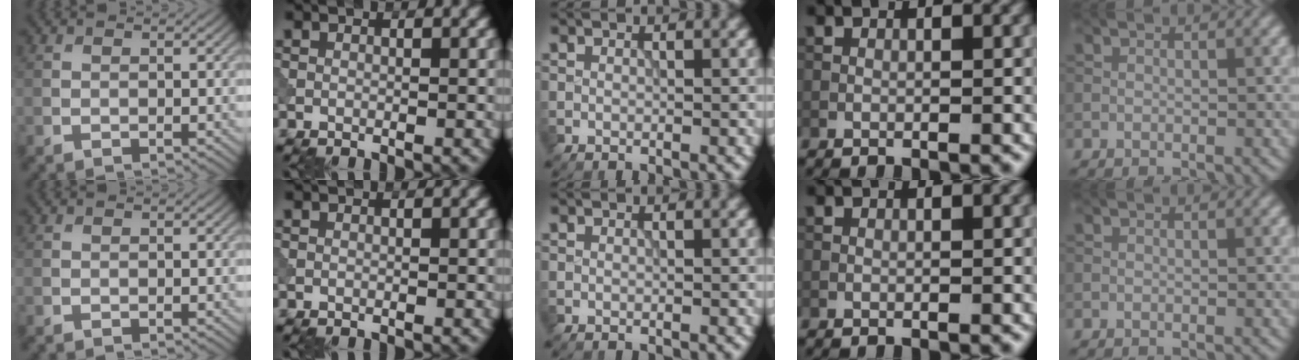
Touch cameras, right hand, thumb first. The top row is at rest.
{}